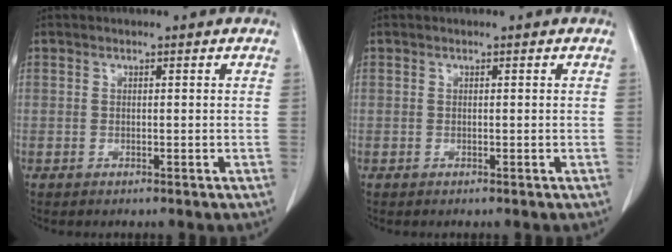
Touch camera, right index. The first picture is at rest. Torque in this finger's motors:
{"motor_torque": [0.00, 0.00, 0.02, 0.00]}